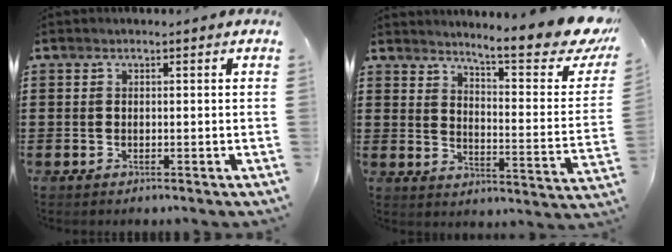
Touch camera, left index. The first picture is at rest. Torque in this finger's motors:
{"motor_torque": [2.14, 0.00, 0.24, 0.10]}